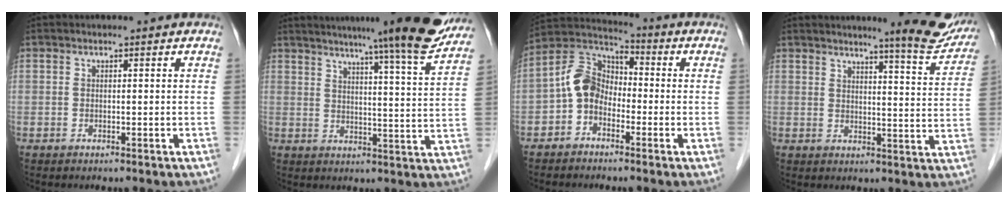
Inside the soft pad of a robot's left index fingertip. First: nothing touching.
{"total": 17.4, "force": [14.6, -0.7, 9.5], "torque": [-0.134, -0.023, 0.179]}
{"total": 7.2, "force": [-2.1, 5.3, 4.5], "torque": [-0.101, 0.030, -0.055]}
{"total": 9.7, "force": [8.5, 0.6, 4.7], "torque": [-0.046, -0.024, 0.089]}